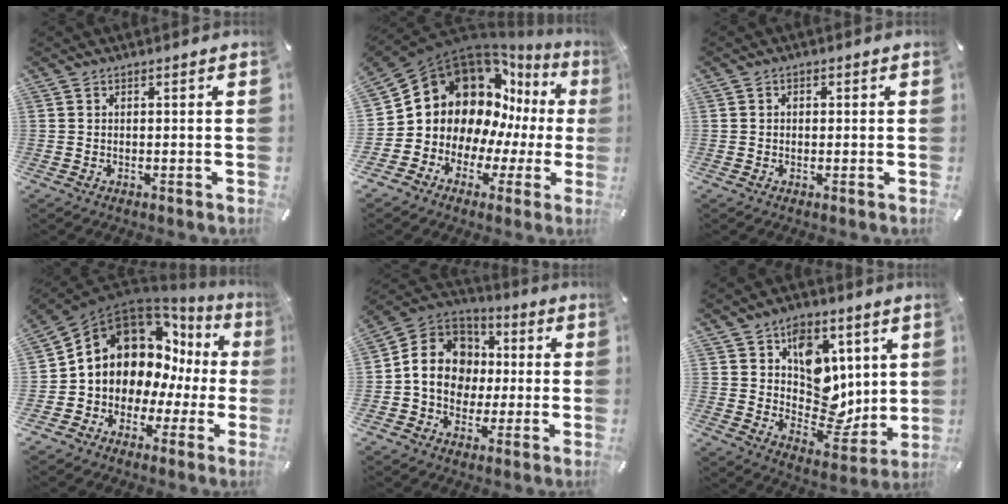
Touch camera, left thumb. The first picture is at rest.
{"total": 14.7, "force": [5.1, 12.6, 5.8], "torque": [-0.113, -0.072, 0.102]}
{"total": 1.3, "force": [-0.3, 1.1, 0.5], "torque": [-0.010, 0.006, -0.008]}
{"total": 12.0, "force": [4.6, 9.8, 5.1], "torque": [-0.088, -0.055, 0.089]}
{"total": 13.9, "force": [-0.6, 12.3, 6.4], "torque": [-0.128, 0.013, -0.011]}
{"total": 12.7, "force": [4.1, 10.6, 5.7], "torque": [-0.060, -0.048, 0.083]}